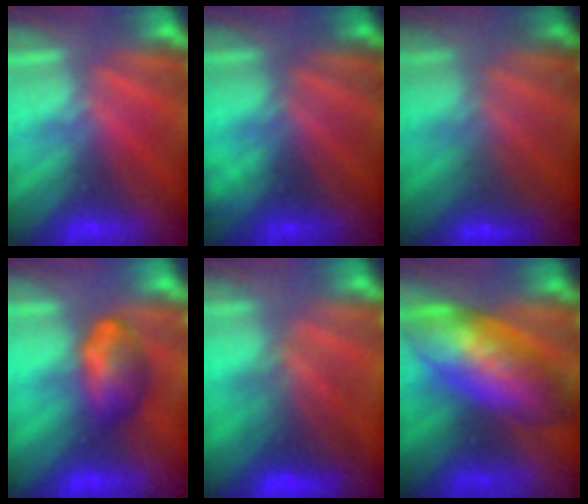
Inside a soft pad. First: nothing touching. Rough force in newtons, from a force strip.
{"total": 1.9}
{"total": 2.4}
{"total": 6.9}
{"total": 5.8}
{"total": 9.5}